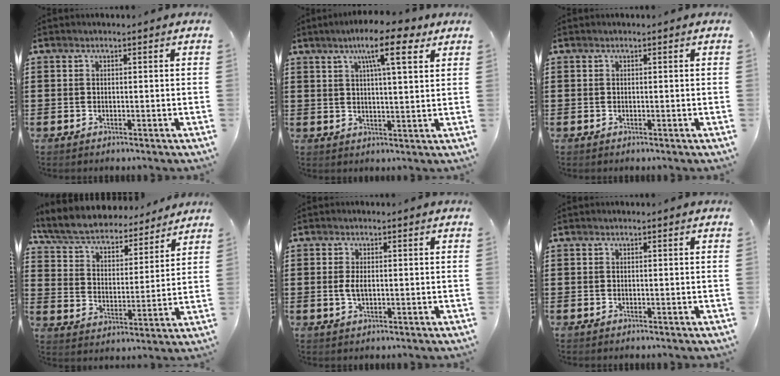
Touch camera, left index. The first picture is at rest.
{"total": 10.1, "force": [5.9, 2.0, 7.9], "torque": [-0.135, -0.007, 0.094]}
{"total": 0.0}
{"total": 6.4, "force": [6.0, 1.2, 1.9], "torque": [-0.066, -0.041, 0.102]}
{"total": 2.5, "force": [0.0, 1.1, 2.3], "torque": [-0.060, -0.003, -0.005]}
{"total": 0.0}